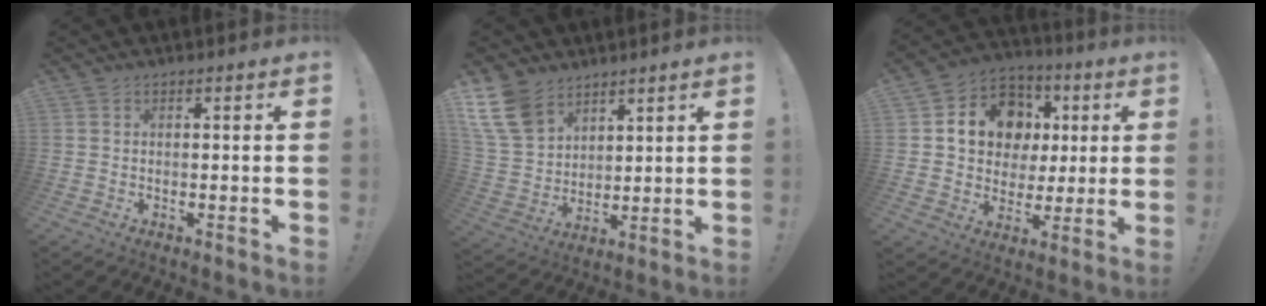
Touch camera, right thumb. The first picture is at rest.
{"total": 14.0, "force": [8.9, 9.0, 5.9], "torque": [-0.119, -0.048, 0.178]}
{"total": 16.0, "force": [4.3, 13.3, 7.8], "torque": [-0.114, -0.003, 0.099]}